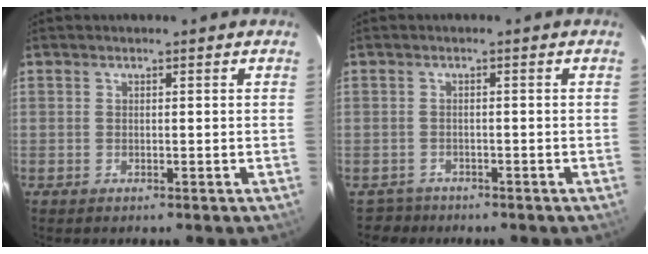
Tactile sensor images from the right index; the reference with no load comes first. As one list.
[{"total": 2.9, "force": [-2.2, 1.8, -0.4], "torque": [0.001, 0.008, -0.037]}]